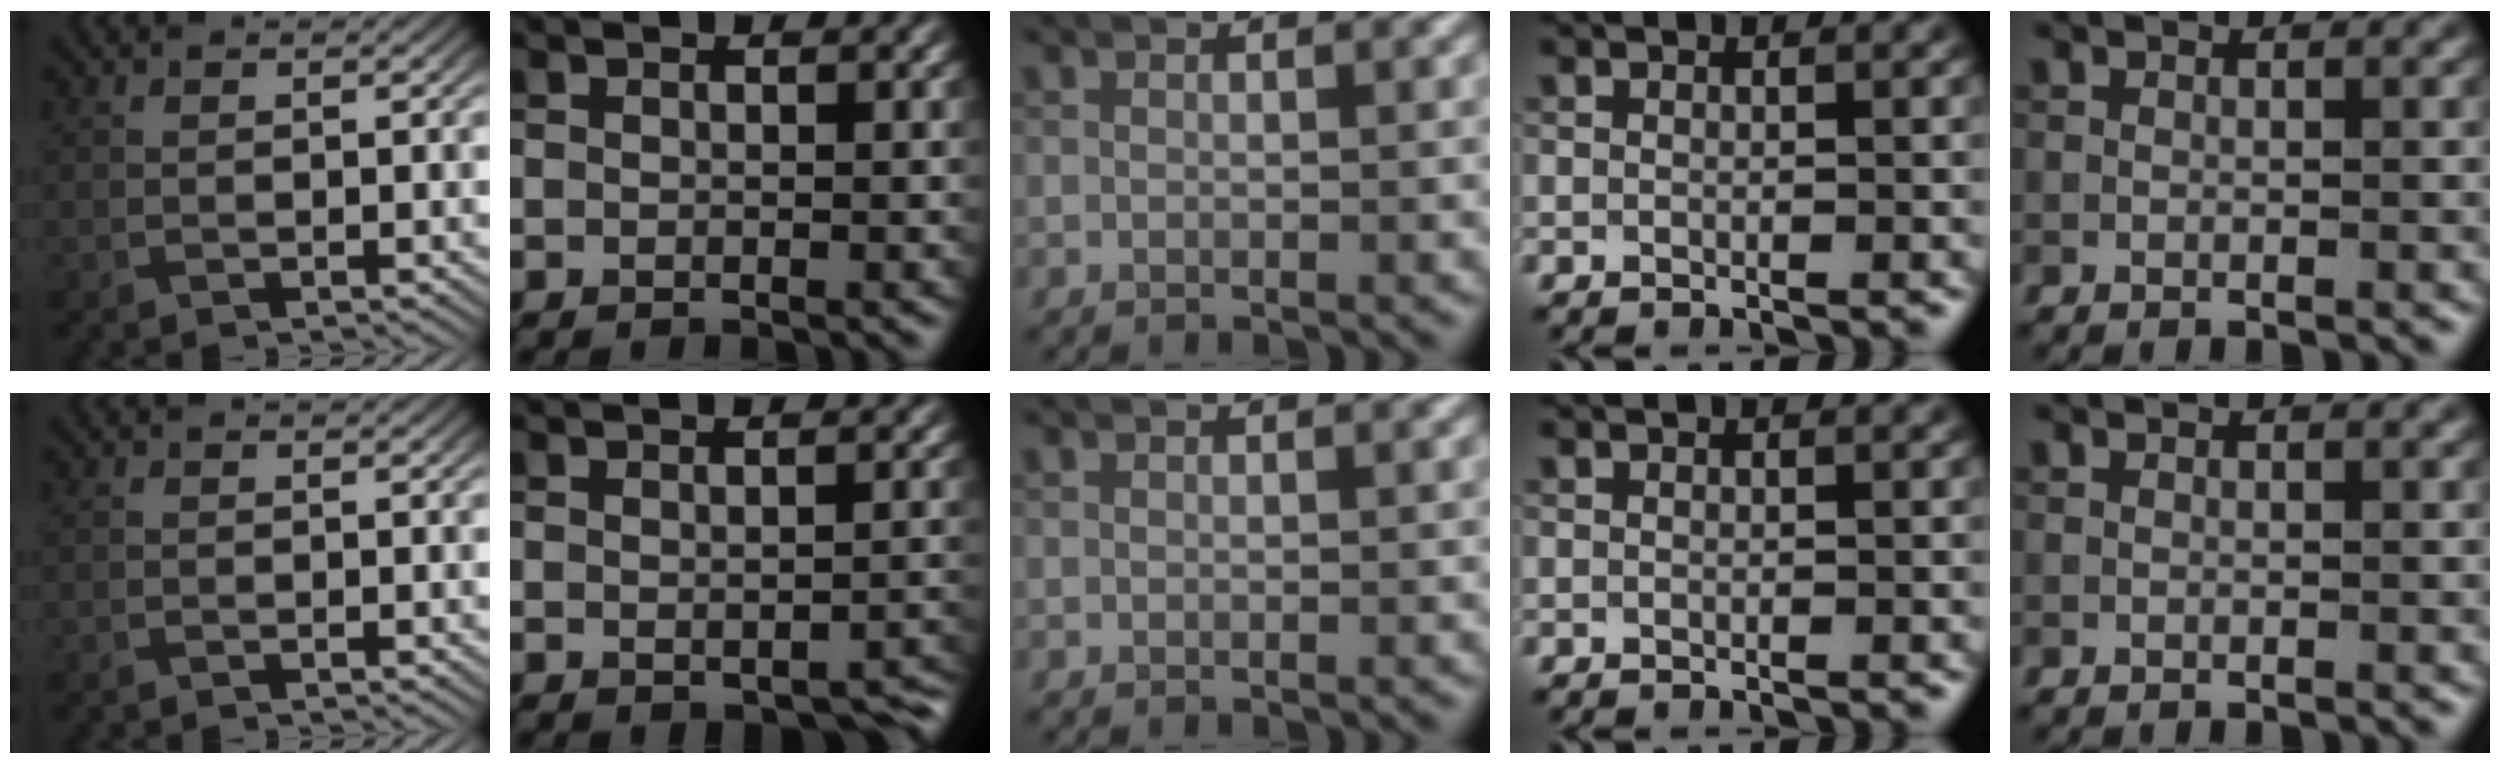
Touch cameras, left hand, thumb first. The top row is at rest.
{"index": {"total": 2.6, "force": [-1.1, 1.3, 2.0], "torque": [-0.026, -0.014, -0.002]}}